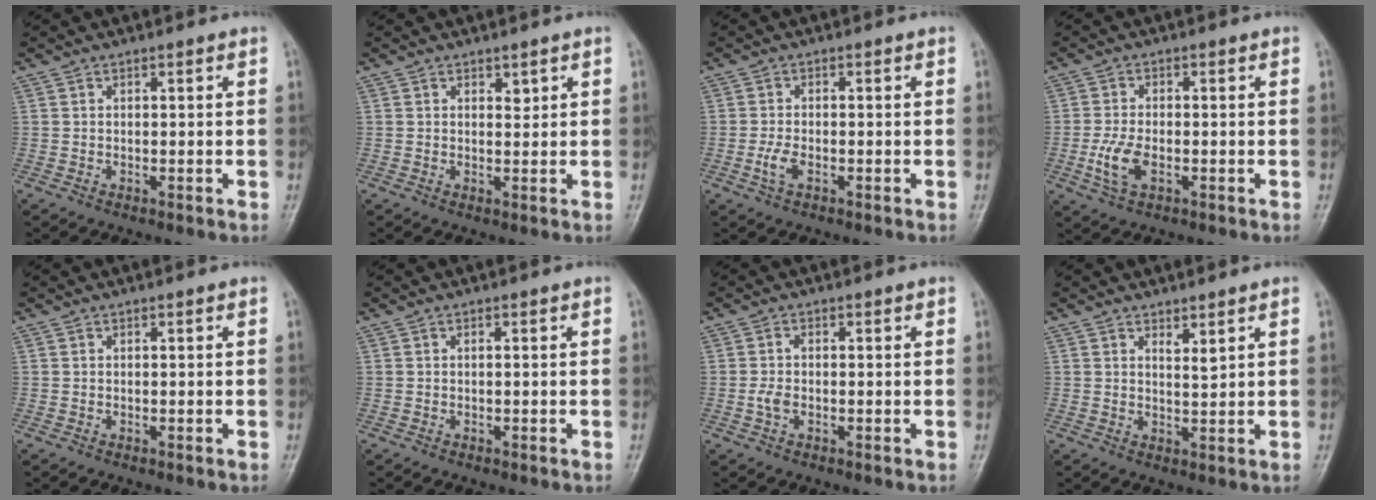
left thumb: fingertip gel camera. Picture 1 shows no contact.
{"total": 1.2, "force": [0.8, 0.7, 0.6], "torque": [0.004, -0.005, 0.011]}
{"total": 2.8, "force": [-1.1, 1.3, 2.2], "torque": [-0.050, 0.005, -0.022]}
{"total": 5.4, "force": [-1.5, 2.9, 4.3], "torque": [-0.097, 0.001, -0.028]}
{"total": 0.0}
{"total": 0.0}
{"total": 2.4, "force": [-0.5, 1.4, 1.9], "torque": [-0.041, 0.005, -0.014]}
{"total": 2.0, "force": [1.5, 0.4, 1.3], "torque": [-0.018, -0.017, 0.029]}